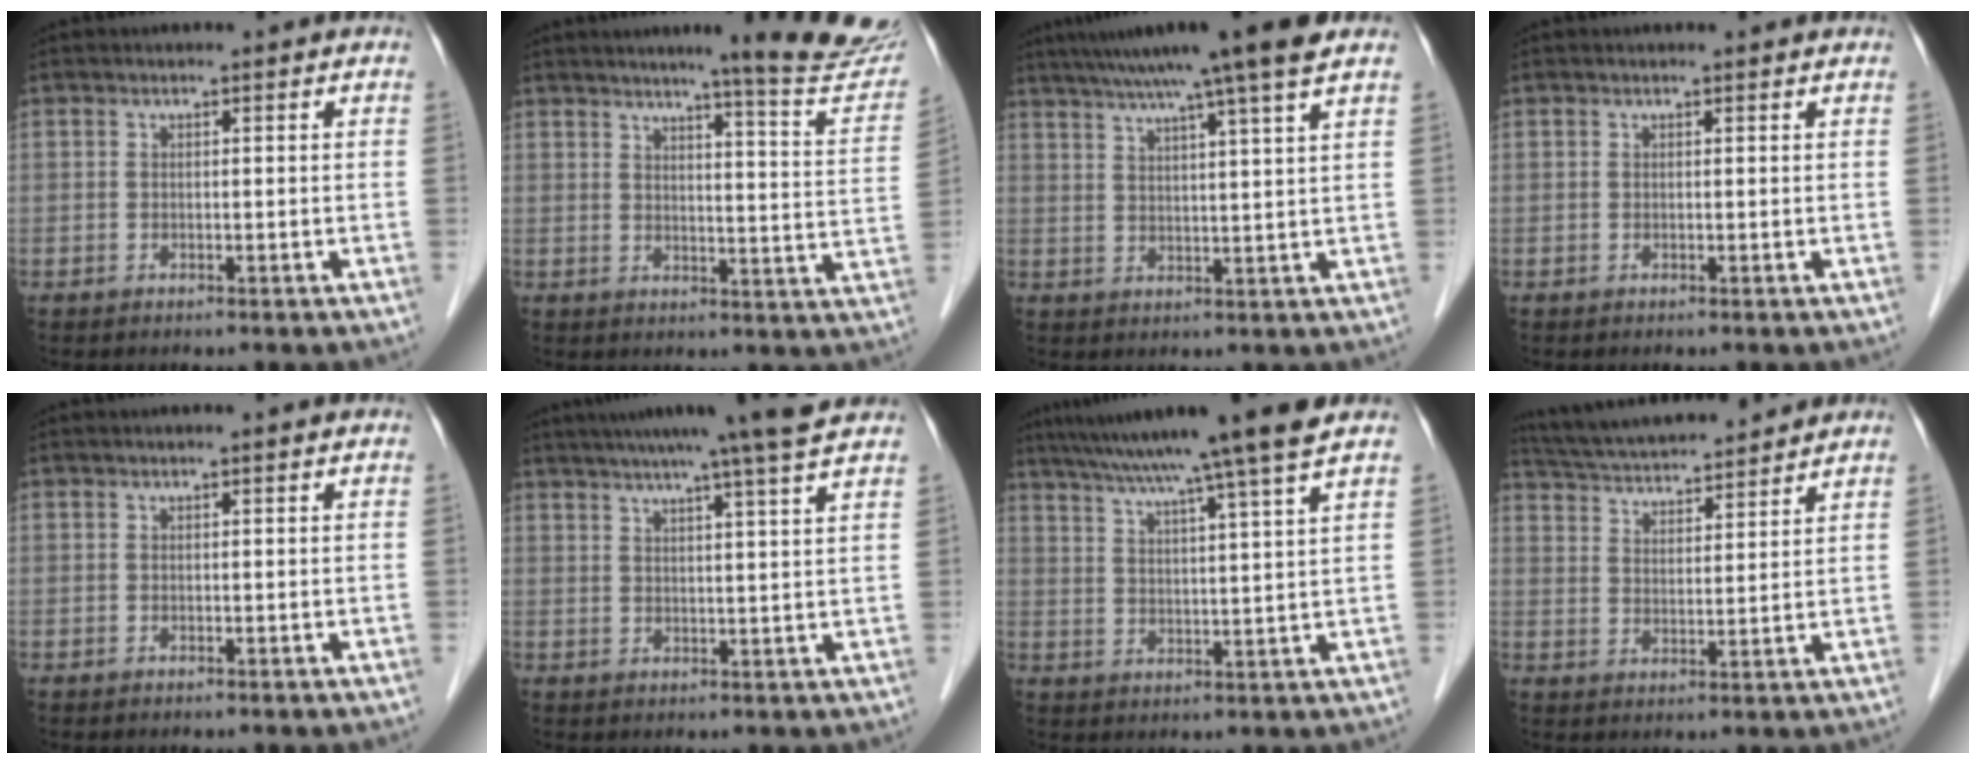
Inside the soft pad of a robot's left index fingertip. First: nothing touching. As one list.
[{"total": 15.5, "force": [13.8, -0.4, 6.9], "torque": [-0.076, -0.066, 0.153]}, {"total": 13.5, "force": [10.5, -1.5, 8.3], "torque": [-0.137, 0.022, 0.143]}, {"total": 0.9, "force": [0.9, 0.0, 0.1], "torque": [-0.010, 0.003, 0.009]}, {"total": 0.0}, {"total": 13.4, "force": [11.3, -1.4, 7.2], "torque": [-0.117, 0.009, 0.140]}, {"total": 15.1, "force": [12.2, -2.2, 8.6], "torque": [-0.143, 0.003, 0.174]}, {"total": 15.0, "force": [13.8, 1.7, 5.5], "torque": [-0.101, 0.031, 0.224]}]